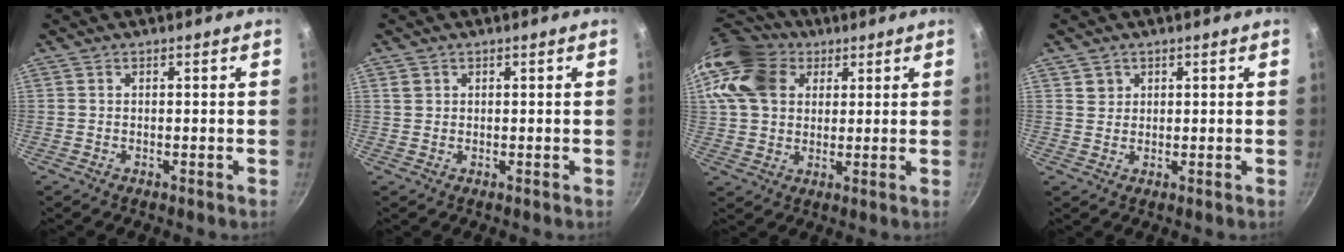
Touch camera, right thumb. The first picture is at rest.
{"total": 1.3, "force": [0.5, 1.2, 0.4], "torque": [-0.004, 0.004, 0.010]}
{"total": 16.4, "force": [6.6, 12.2, 8.8], "torque": [-0.161, 0.006, 0.113]}
{"total": 2.1, "force": [1.0, 1.8, 0.3], "torque": [0.012, 0.005, 0.017]}